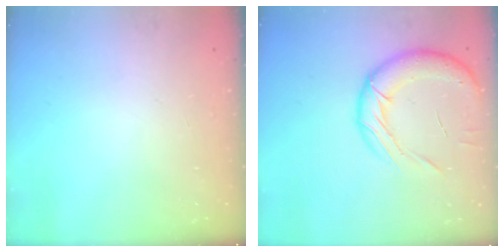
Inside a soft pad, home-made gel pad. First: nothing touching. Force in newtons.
{"total": 15.4, "press": 15.1, "slide": 3.2}